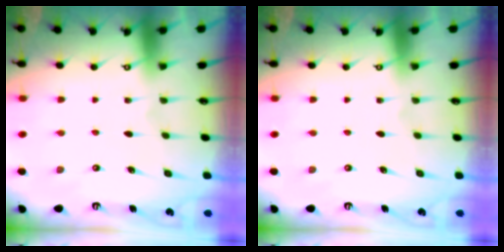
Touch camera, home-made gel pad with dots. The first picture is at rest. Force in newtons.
{"total": 0.0}